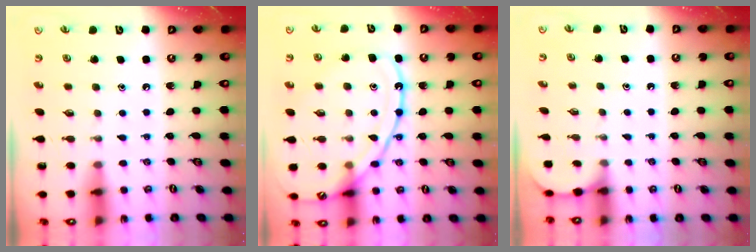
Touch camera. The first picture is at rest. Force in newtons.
{"total": 14.7, "press": 14.7, "slide": 0.7}
{"total": 1.4, "press": 1.4, "slide": 0.0}